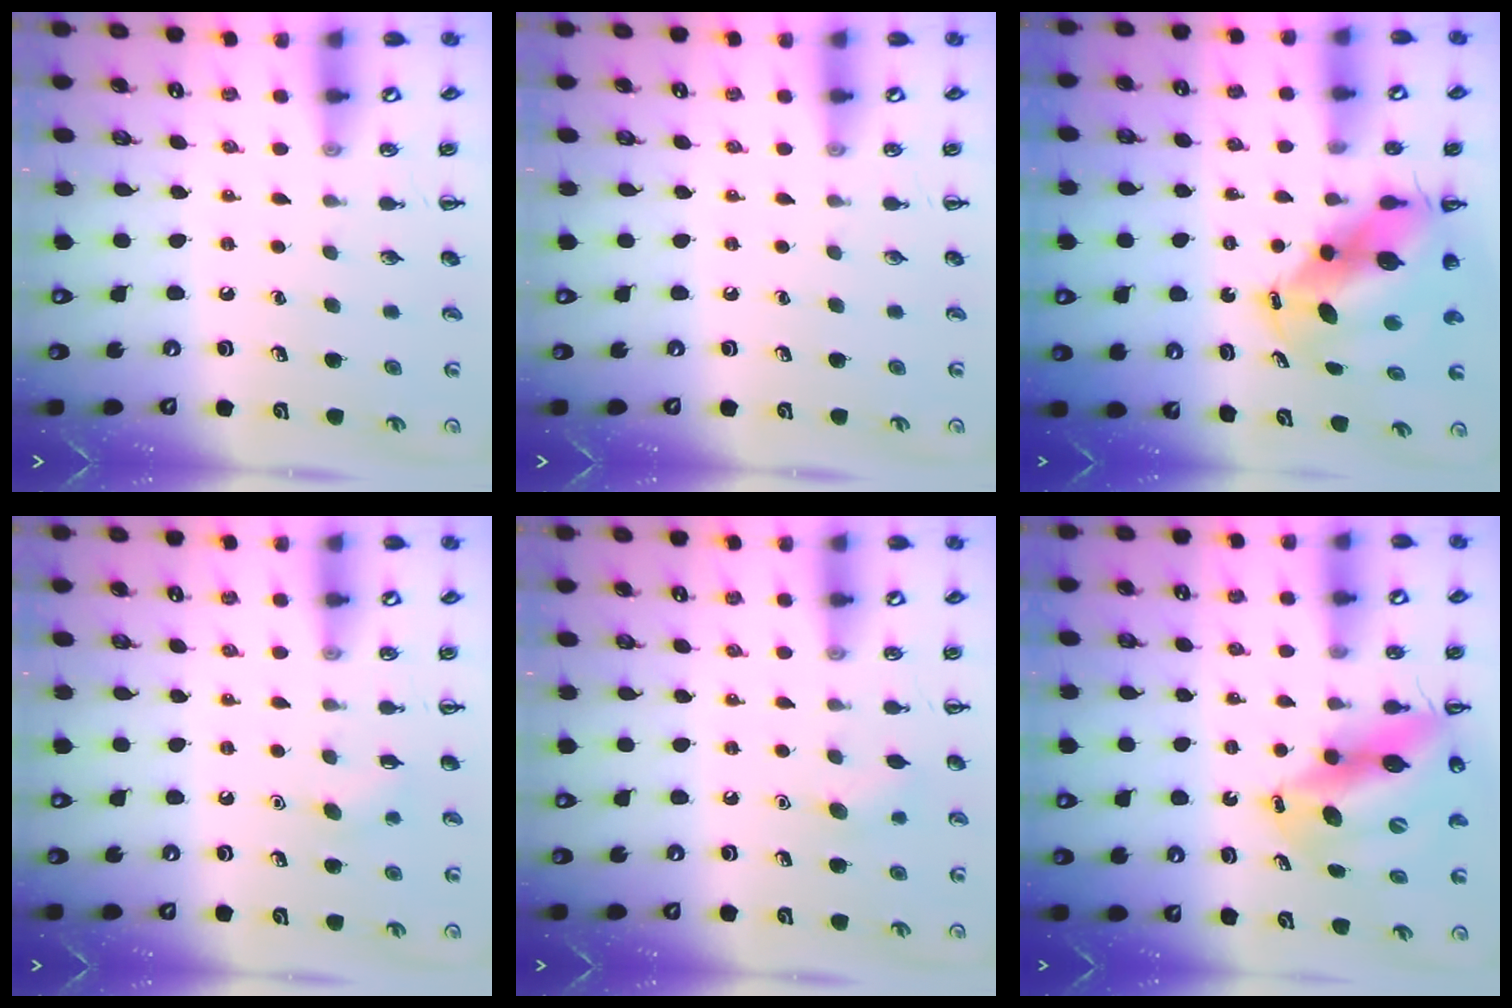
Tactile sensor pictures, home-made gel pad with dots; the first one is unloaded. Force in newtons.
{"total": 0.0}
{"total": 9.4, "press": 9.0, "slide": 2.5}
{"total": 3.8, "press": 3.7, "slide": 0.9}
{"total": 6.1, "press": 6.0, "slide": 1.4}
{"total": 15.3, "press": 14.5, "slide": 4.7}